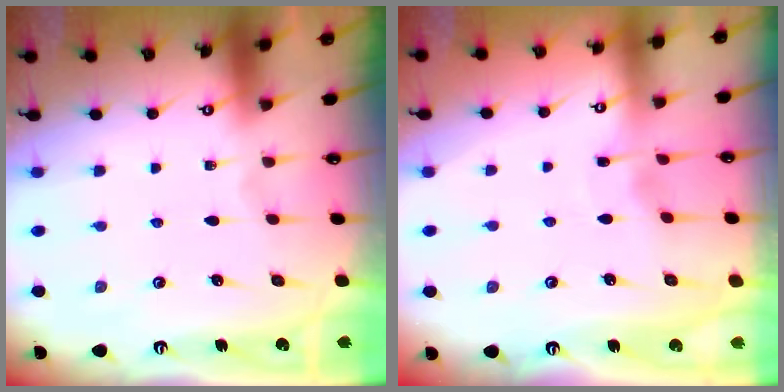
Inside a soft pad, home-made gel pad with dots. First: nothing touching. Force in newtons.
{"total": 2.5, "press": 2.5, "slide": 0.3}